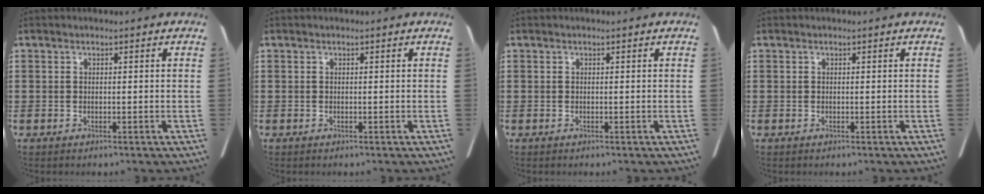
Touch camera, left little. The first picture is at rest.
{"total": 0.0}
{"total": 0.0}
{"total": 0.0}